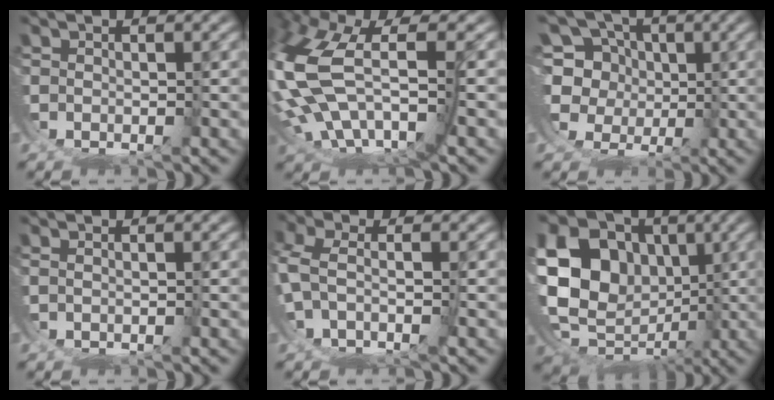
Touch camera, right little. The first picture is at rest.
{"total": 8.4, "force": [0.2, 4.5, 7.1], "torque": [-0.181, -0.018, 0.019]}
{"total": 13.1, "force": [1.6, 11.2, 6.6], "torque": [-0.161, -0.040, 0.026]}
{"total": 1.7, "force": [0.5, -1.6, 0.0], "torque": [0.011, 0.006, 0.011]}
{"total": 3.3, "force": [-0.6, 0.6, 3.2], "torque": [-0.068, -0.008, -0.004]}
{"total": 17.4, "force": [-0.8, 13.3, 11.1], "torque": [-0.210, -0.051, 0.006]}